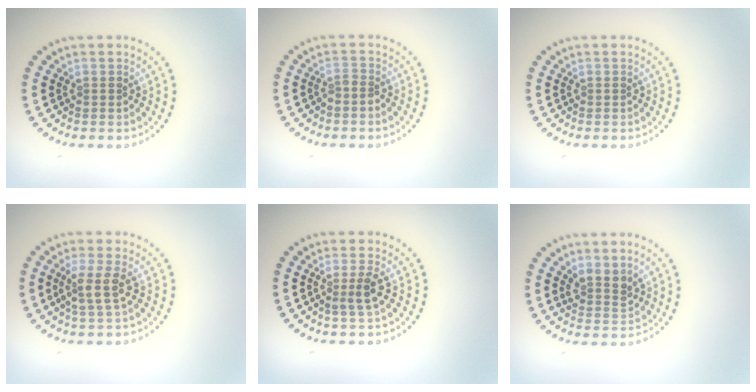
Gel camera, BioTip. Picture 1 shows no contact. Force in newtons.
{"total": 1.0, "press": 0.5, "slide": 0.8}
{"total": 0.0}
{"total": 2.4, "press": 2.0, "slide": 1.3}
{"total": 1.9, "press": 1.5, "slide": 1.1}
{"total": 2.3, "press": 1.8, "slide": 1.5}